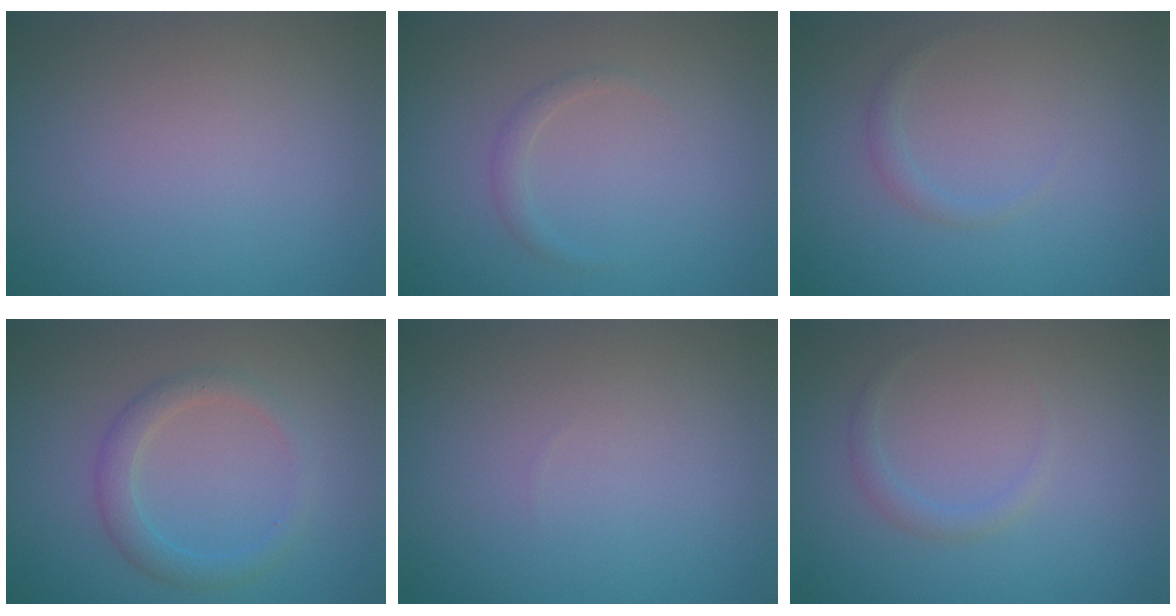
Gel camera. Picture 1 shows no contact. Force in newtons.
{"total": 1.0, "press": 1.0, "slide": 0.0}
{"total": 0.8, "press": 0.8, "slide": 0.1}
{"total": 2.3, "press": 2.3, "slide": 0.1}
{"total": 0.0}
{"total": 1.0, "press": 1.0, "slide": 0.1}